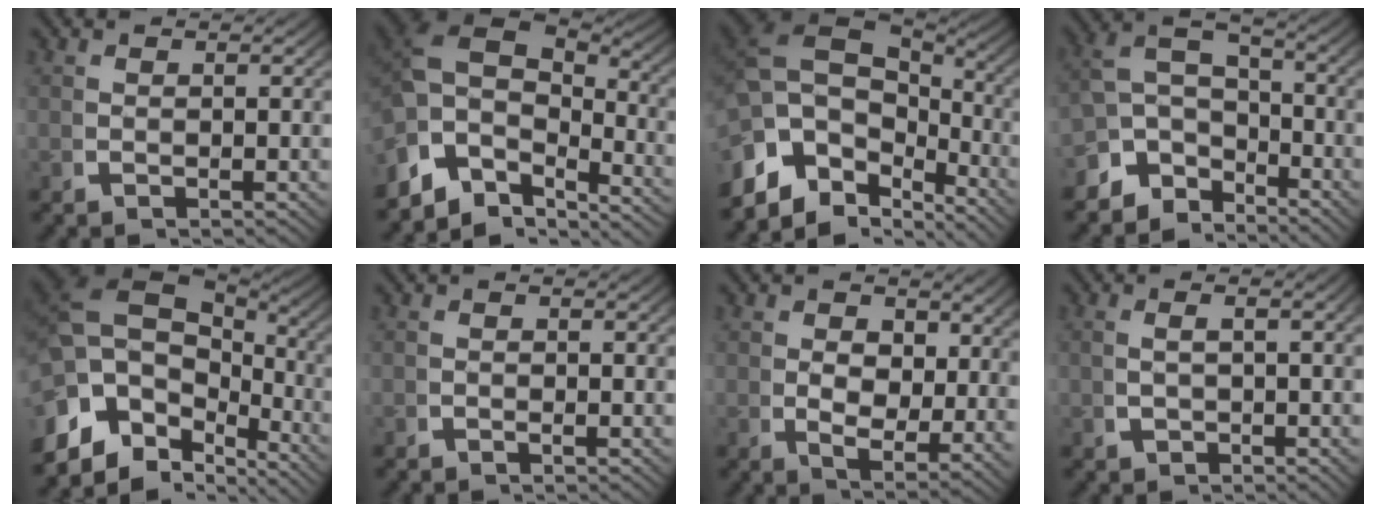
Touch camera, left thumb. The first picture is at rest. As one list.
[{"total": 12.2, "force": [-0.9, 8.4, 8.8], "torque": [-0.205, -0.052, 0.014]}, {"total": 13.4, "force": [-1.2, 9.1, 9.8], "torque": [-0.228, -0.048, 0.007]}, {"total": 7.7, "force": [-1.6, 6.0, 4.6], "torque": [-0.086, -0.015, -0.037]}, {"total": 14.9, "force": [-1.2, 10.2, 10.7], "torque": [-0.233, -0.043, -0.003]}, {"total": 0.6, "force": [-0.4, 0.2, 0.3], "torque": [-0.005, -0.001, -0.011]}, {"total": 6.4, "force": [-0.4, 4.6, 4.4], "torque": [-0.089, -0.051, 0.015]}, {"total": 2.0, "force": [-0.5, 0.6, 1.8], "torque": [-0.040, -0.001, -0.001]}]